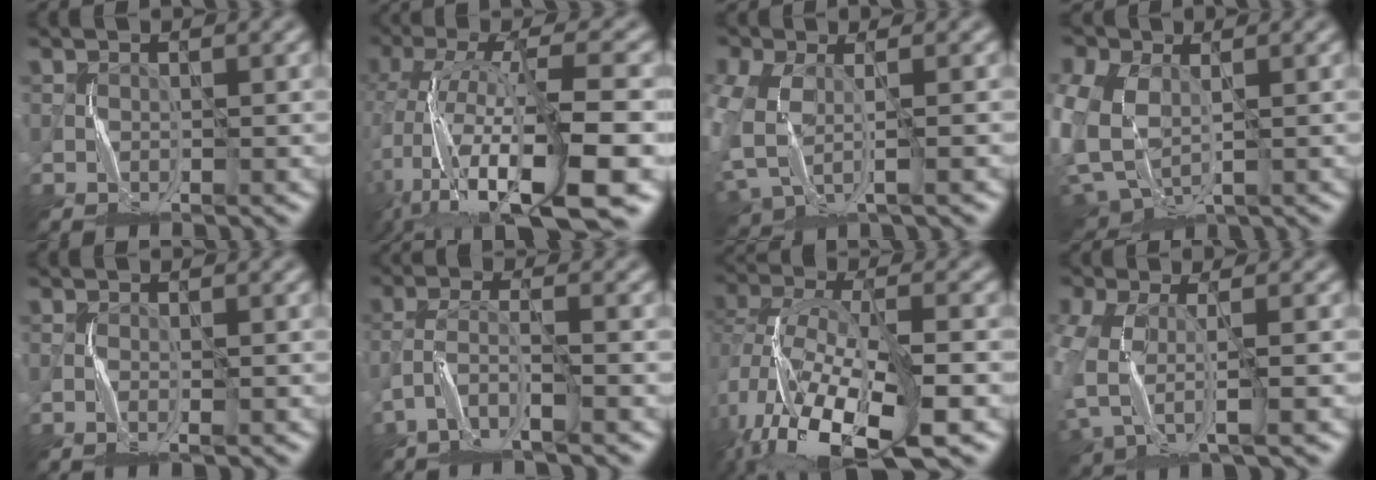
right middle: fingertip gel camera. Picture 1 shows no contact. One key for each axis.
{"total": 14.8, "fx": -5.1, "fy": 4.3, "fz": 13.2, "tx": -0.252, "ty": 0.004, "tz": -0.074}
{"total": 5.6, "fx": -0.9, "fy": 3.6, "fz": 4.2, "tx": -0.124, "ty": -0.024, "tz": -0.016}
{"total": 9.1, "fx": 0.4, "fy": 6.5, "fz": 6.4, "tx": -0.180, "ty": -0.015, "tz": 0.015}
{"total": 1.0, "fx": -0.5, "fy": 0.1, "fz": 0.8, "tx": -0.019, "ty": 0.002, "tz": -0.009}
{"total": 3.0, "fx": -2.2, "fy": 0.5, "fz": 2.0, "tx": -0.050, "ty": 0.004, "tz": -0.051}
{"total": 13.2, "fx": -6.0, "fy": 6.1, "fz": 10.0, "tx": -0.206, "ty": -0.016, "tz": -0.096}
{"total": 5.0, "fx": -1.1, "fy": 2.6, "fz": 4.1, "tx": -0.114, "ty": -0.023, "tz": -0.024}